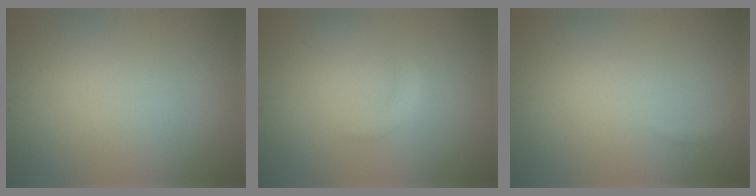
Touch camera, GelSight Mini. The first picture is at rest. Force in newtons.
{"total": 1.2, "press": 1.2, "slide": 0.1}
{"total": 0.5, "press": 0.5, "slide": 0.0}